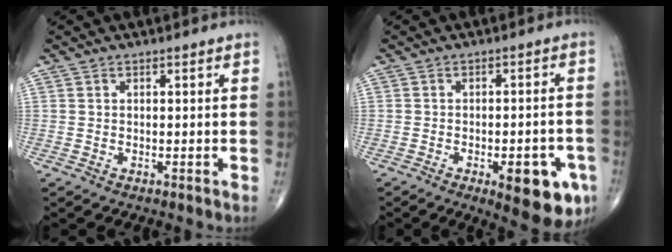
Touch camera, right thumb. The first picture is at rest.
{"total": 11.3, "force": [-4.7, 4.0, 9.5], "torque": [-0.099, 0.011, -0.052]}